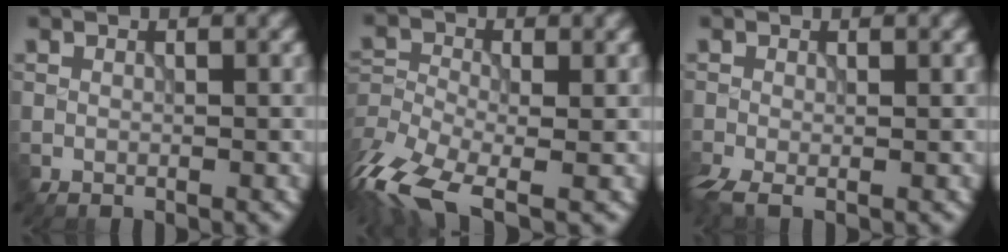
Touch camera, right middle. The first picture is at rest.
{"total": 9.1, "force": [-5.8, 3.6, 6.0], "torque": [-0.124, -0.016, -0.115]}
{"total": 3.1, "force": [-1.7, 0.9, 2.4], "torque": [-0.054, -0.010, -0.037]}